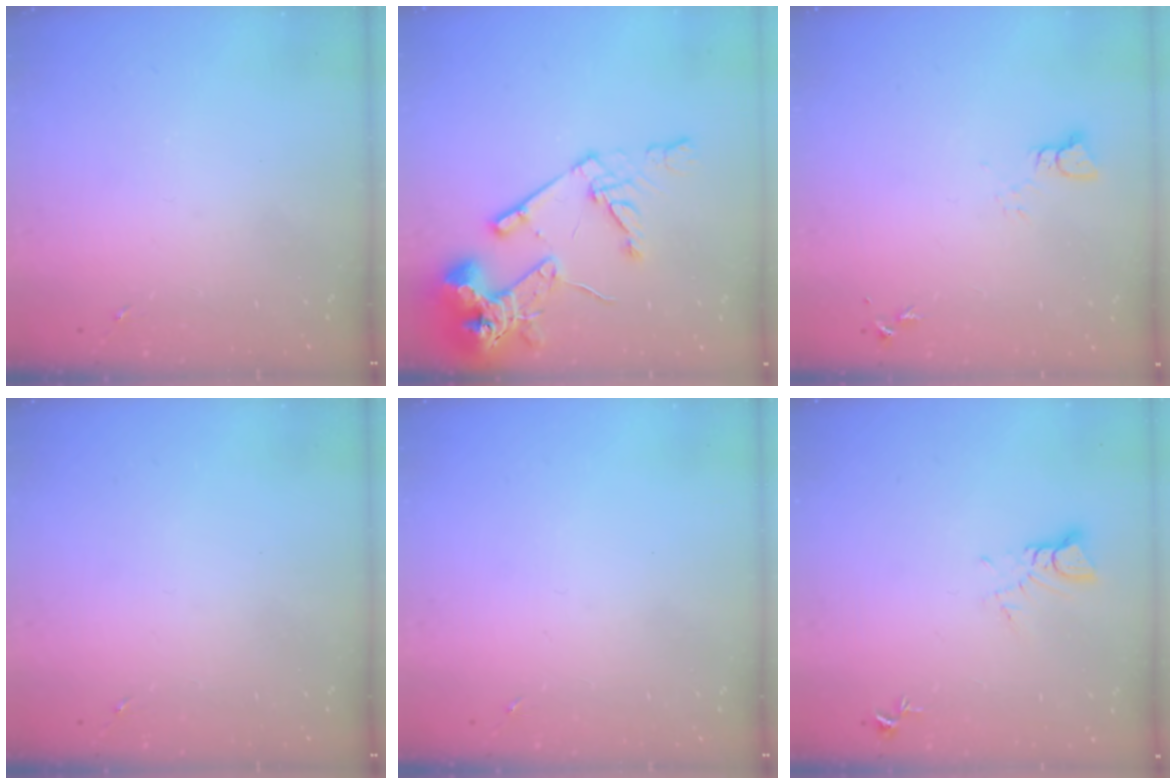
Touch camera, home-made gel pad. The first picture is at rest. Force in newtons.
{"total": 16.7, "press": 16.5, "slide": 2.1}
{"total": 2.2, "press": 2.2, "slide": 0.2}
{"total": 0.0}
{"total": 0.0}
{"total": 3.5, "press": 3.5, "slide": 0.2}